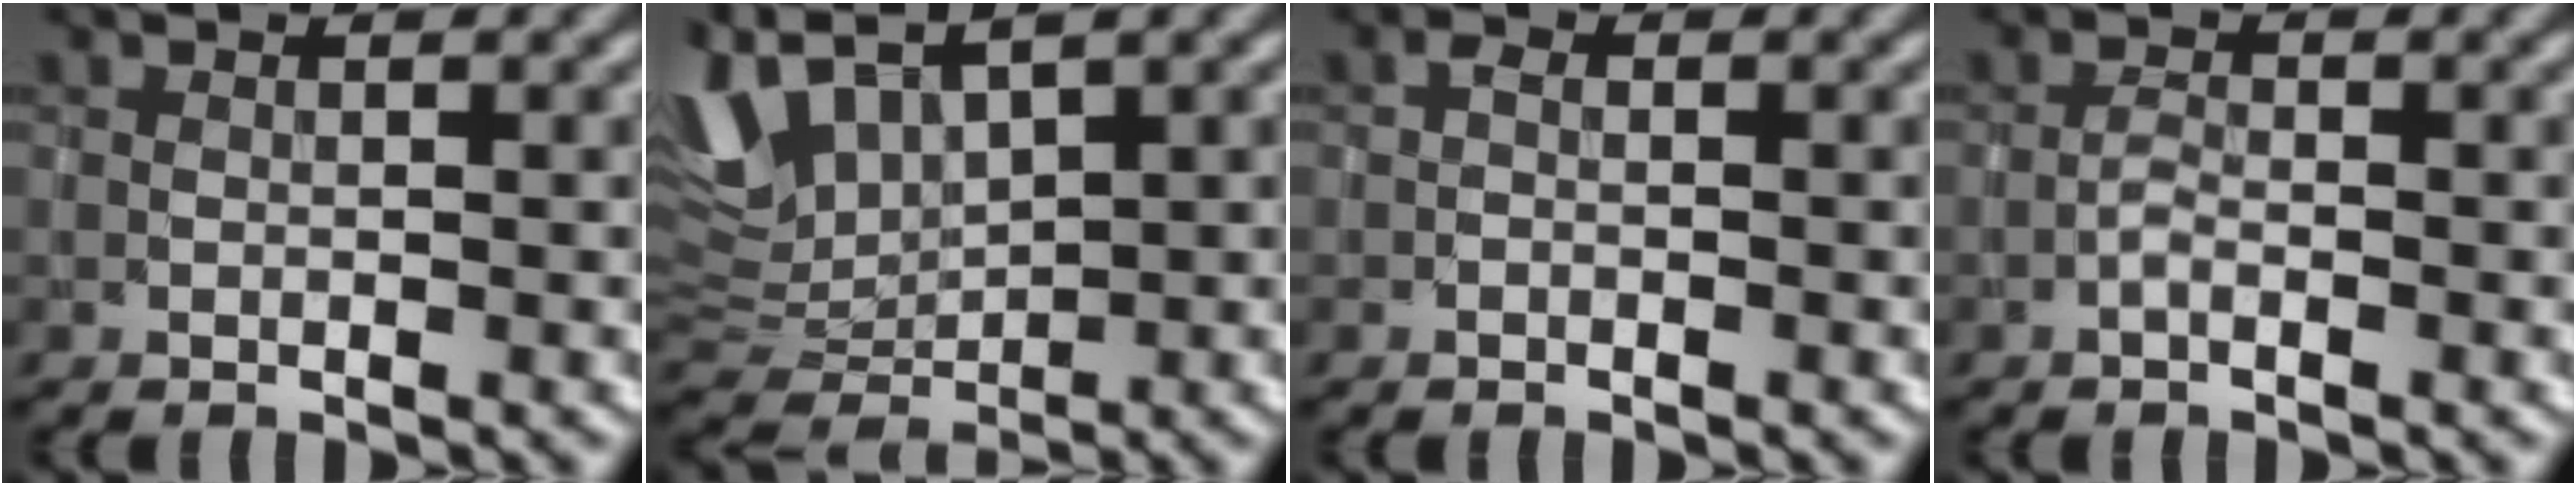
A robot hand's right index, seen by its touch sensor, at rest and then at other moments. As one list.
[{"total": 6.6, "force": [3.9, 3.1, 4.3], "torque": [-0.116, 0.011, 0.074]}, {"total": 0.7, "force": [-0.3, 0.5, 0.5], "torque": [-0.009, 0.001, -0.009]}, {"total": 1.1, "force": [-0.7, 0.3, 0.8], "torque": [-0.015, 0.003, -0.015]}]